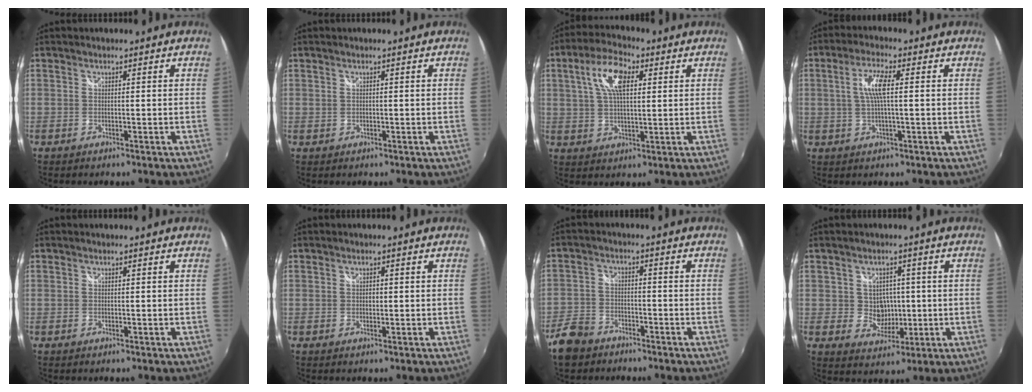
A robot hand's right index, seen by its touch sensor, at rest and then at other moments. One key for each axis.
{"total": 0.5, "fx": 0.3, "fy": 0.4, "fz": 0.2, "tx": -0.002, "ty": 0.001, "tz": 0.005}
{"total": 9.7, "fx": 3.3, "fy": 4.3, "fz": 8.0, "tx": -0.155, "ty": 0.021, "tz": 0.059}
{"total": 5.9, "fx": 0.7, "fy": 1.1, "fz": 5.8, "tx": -0.110, "ty": 0.003, "tz": 0.015}
{"total": 0.0}
{"total": 0.7, "fx": 0.1, "fy": 0.6, "fz": 0.4, "tx": -0.004, "ty": 0.001, "tz": 0.001}
{"total": 7.2, "fx": -5.3, "fy": 4.4, "fz": 2.2, "tx": -0.070, "ty": 0.008, "tz": -0.102}
{"total": 5.2, "fx": 0.3, "fy": 4.8, "fz": 2.0, "tx": -0.037, "ty": 0.006, "tz": 0.012}